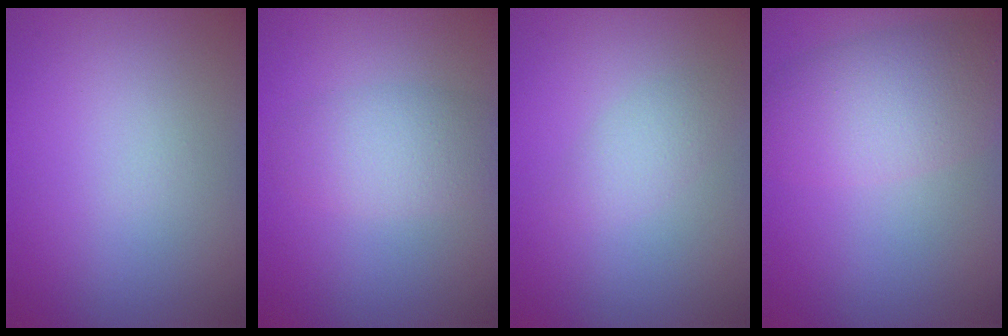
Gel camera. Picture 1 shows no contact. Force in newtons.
{"total": 3.7, "press": 3.7, "slide": 0.1}
{"total": 1.8, "press": 1.8, "slide": 0.0}
{"total": 6.1, "press": 6.1, "slide": 0.1}